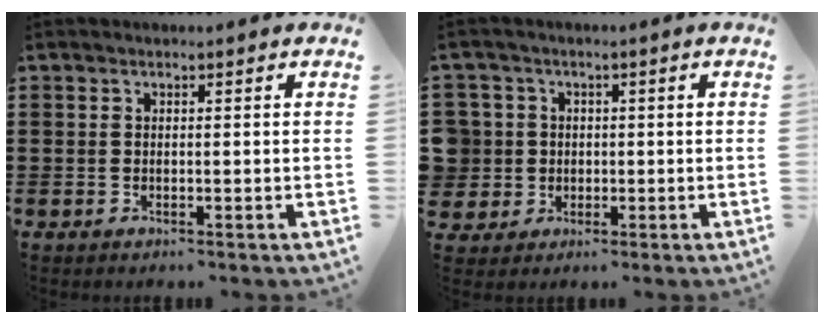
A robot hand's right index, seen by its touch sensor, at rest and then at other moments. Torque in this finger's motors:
{"motor_torque": [2.13, 0.00, 0.75, 0.16]}